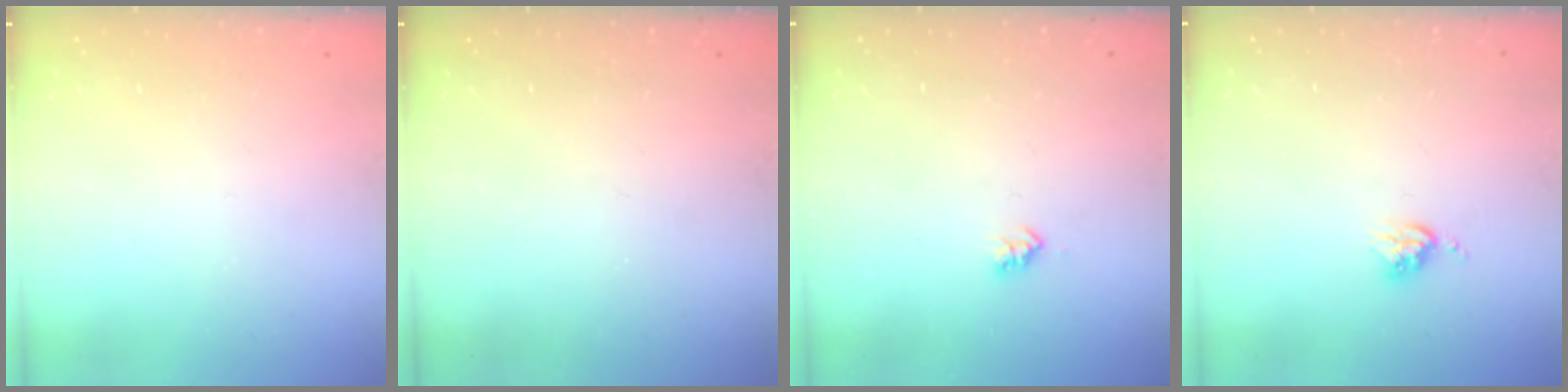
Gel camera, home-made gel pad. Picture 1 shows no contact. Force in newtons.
{"total": 0.0}
{"total": 2.6, "press": 2.5, "slide": 0.4}
{"total": 3.8, "press": 3.8, "slide": 0.5}